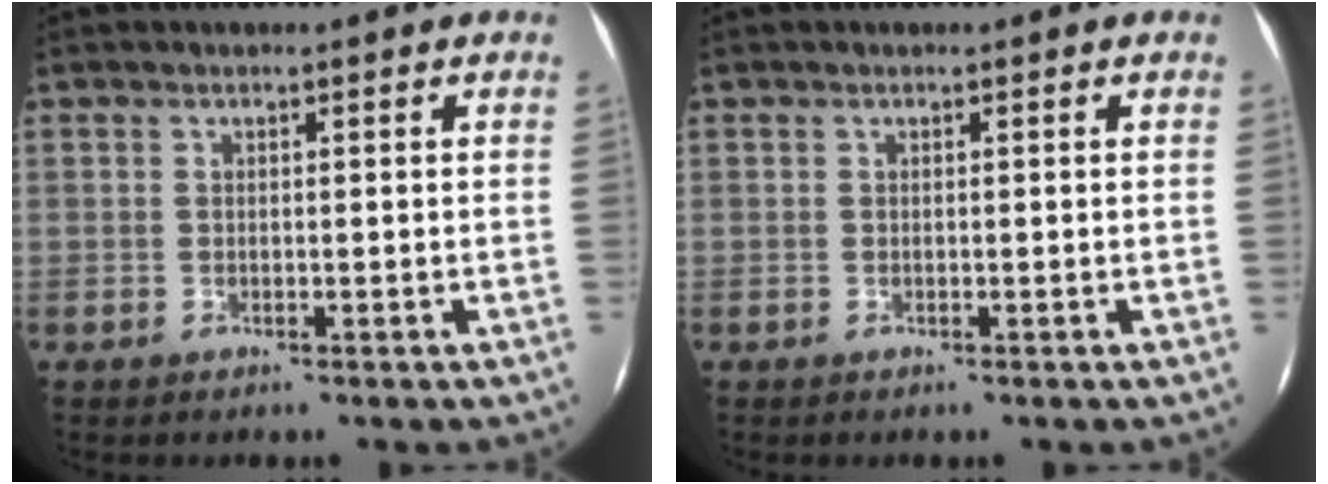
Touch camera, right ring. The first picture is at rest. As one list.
[{"total": 0.0}]